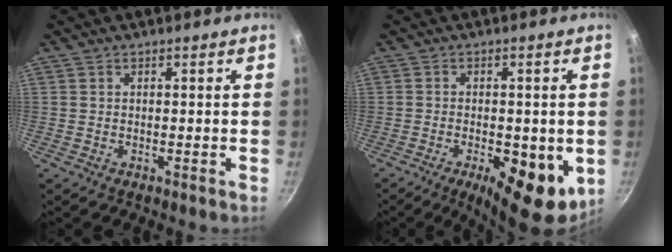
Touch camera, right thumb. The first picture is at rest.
{"total": 12.3, "force": [-3.8, 5.1, 10.6], "torque": [-0.126, 0.000, -0.045]}